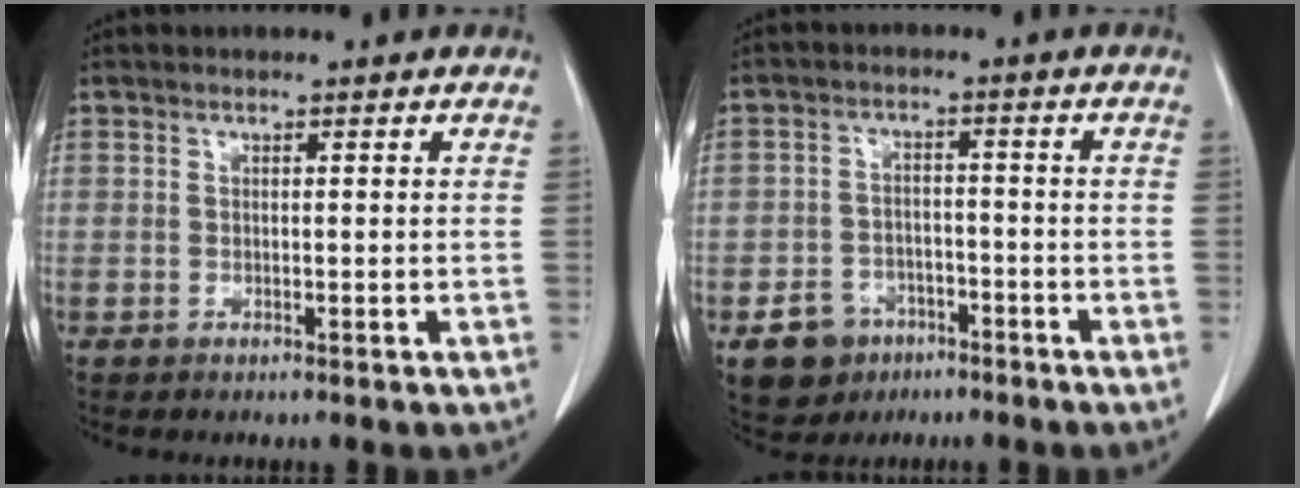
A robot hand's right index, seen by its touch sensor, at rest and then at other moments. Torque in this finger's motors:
{"motor_torque": [-0.16, -0.13, -0.42, -0.19]}